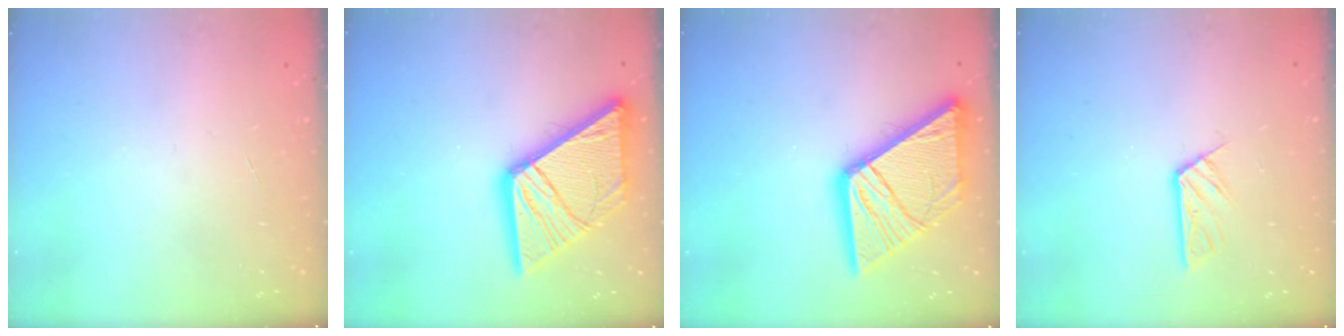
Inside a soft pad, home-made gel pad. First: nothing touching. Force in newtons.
{"total": 19.5, "press": 19.4, "slide": 2.2}
{"total": 19.5, "press": 19.4, "slide": 2.2}
{"total": 4.7, "press": 4.7, "slide": 0.2}